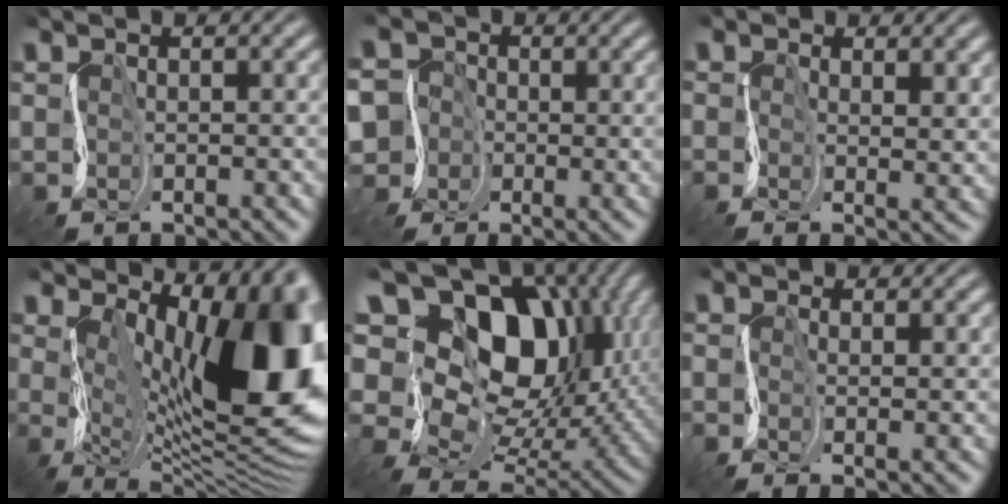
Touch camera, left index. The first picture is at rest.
{"total": 7.3, "force": [-3.0, 6.5, 1.5], "torque": [-0.044, 0.004, -0.100]}
{"total": 1.1, "force": [0.3, -0.9, -0.6], "torque": [0.015, -0.014, 0.000]}
{"total": 13.9, "force": [2.0, 5.8, 12.5], "torque": [-0.129, -0.018, 0.036]}
{"total": 15.7, "force": [5.4, 10.1, 10.7], "torque": [-0.163, 0.049, 0.078]}
{"total": 2.0, "force": [-0.6, -1.4, -1.3], "torque": [0.025, -0.007, -0.020]}